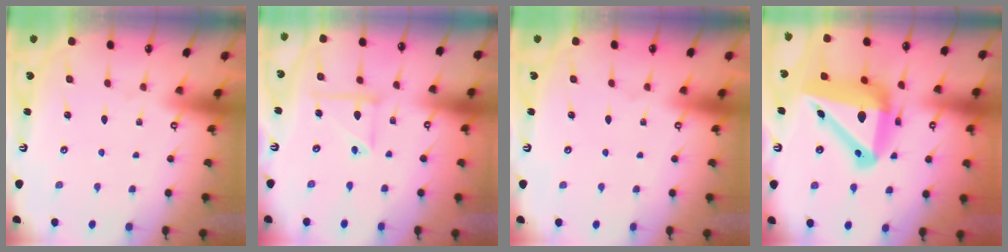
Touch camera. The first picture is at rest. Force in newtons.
{"total": 7.7, "press": 7.7, "slide": 0.6}
{"total": 0.0}
{"total": 20.9, "press": 20.7, "slide": 2.7}